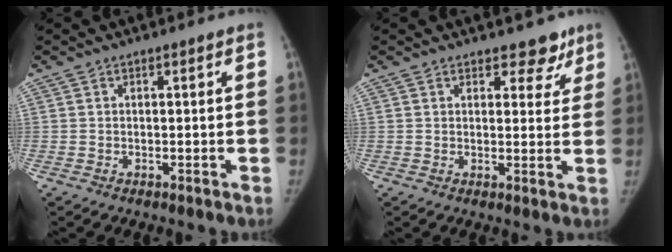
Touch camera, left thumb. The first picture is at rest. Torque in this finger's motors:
{"motor_torque": [-0.11, 0.02, 0.02, 0.31, -0.02]}